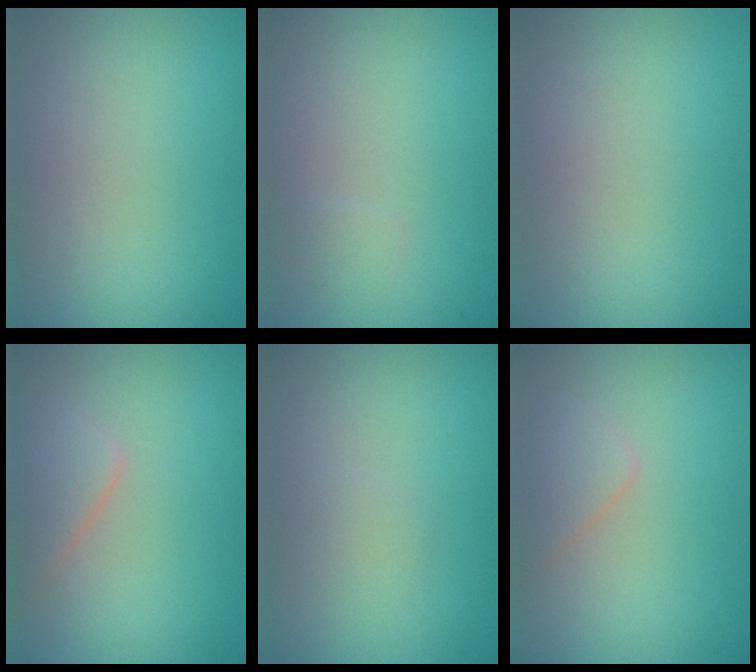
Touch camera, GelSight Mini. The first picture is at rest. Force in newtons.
{"total": 0.6, "press": 0.6, "slide": 0.1}
{"total": 0.0}
{"total": 2.6, "press": 2.6, "slide": 0.0}
{"total": 0.9, "press": 0.9, "slide": 0.1}
{"total": 1.8, "press": 1.8, "slide": 0.1}